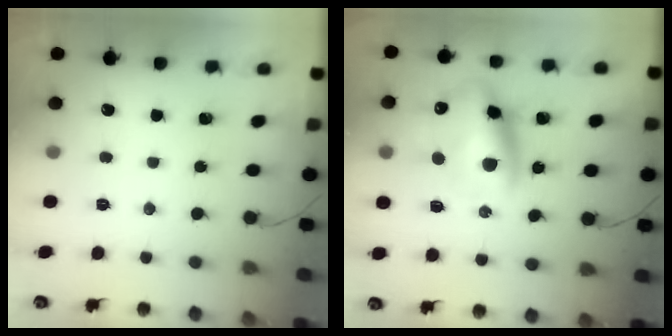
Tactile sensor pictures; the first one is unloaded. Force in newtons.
{"total": 13.9, "press": 13.4, "slide": 3.5}